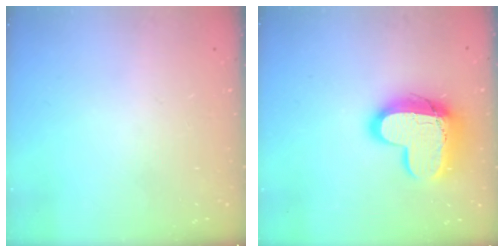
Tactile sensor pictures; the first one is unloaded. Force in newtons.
{"total": 16.2, "press": 16.1, "slide": 1.3}